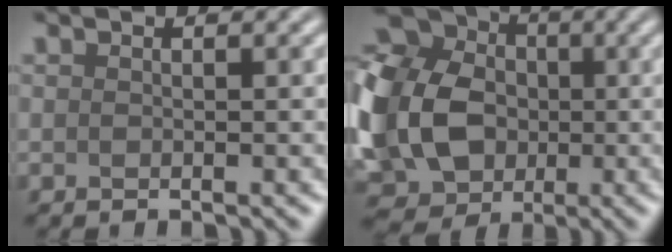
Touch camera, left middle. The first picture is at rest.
{"total": 18.2, "force": [-0.1, 15.0, 10.3], "torque": [-0.242, 0.001, -0.036]}